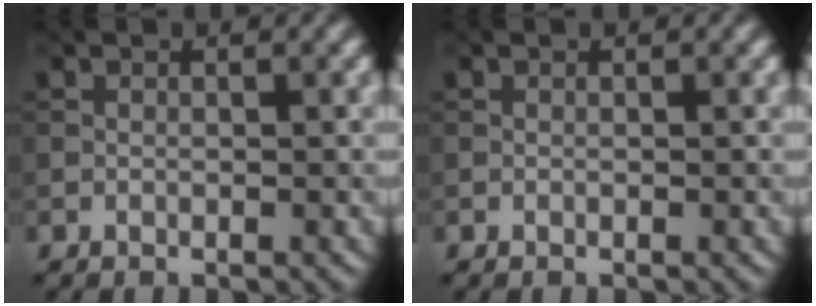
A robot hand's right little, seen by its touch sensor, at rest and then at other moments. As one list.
[{"total": 0.0}]